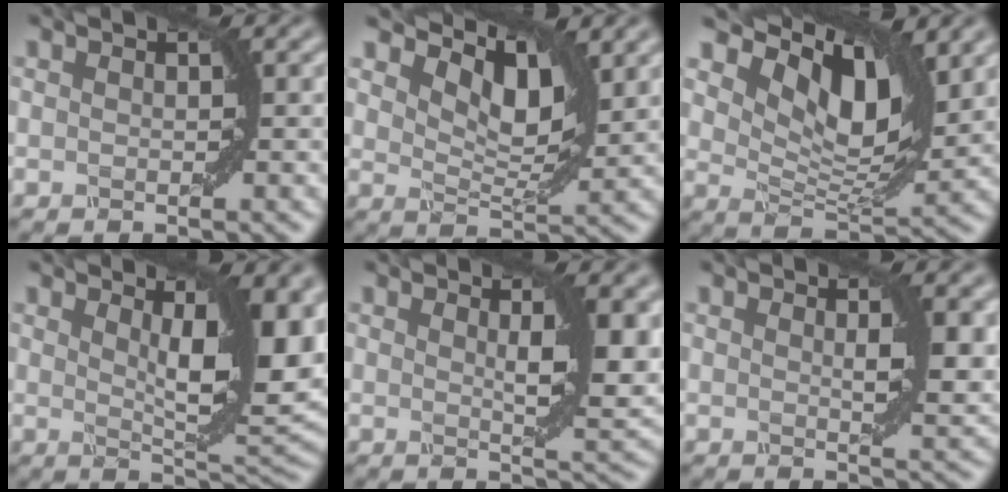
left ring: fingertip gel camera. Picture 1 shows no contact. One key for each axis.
{"total": 5.3, "fx": 3.5, "fy": 2.2, "fz": 3.4, "tx": -0.061, "ty": 0.002, "tz": 0.056}
{"total": 7.9, "fx": 4.3, "fy": 3.6, "fz": 5.6, "tx": -0.094, "ty": -0.002, "tz": 0.077}
{"total": 9.9, "fx": 2.9, "fy": 2.8, "fz": 9.0, "tx": -0.109, "ty": 0.001, "tz": 0.048}
{"total": 5.7, "fx": 1.6, "fy": 1.5, "fz": 5.3, "tx": -0.063, "ty": -0.003, "tz": 0.028}
{"total": 3.3, "fx": 1.0, "fy": 0.9, "fz": 3.0, "tx": -0.039, "ty": -0.003, "tz": 0.018}